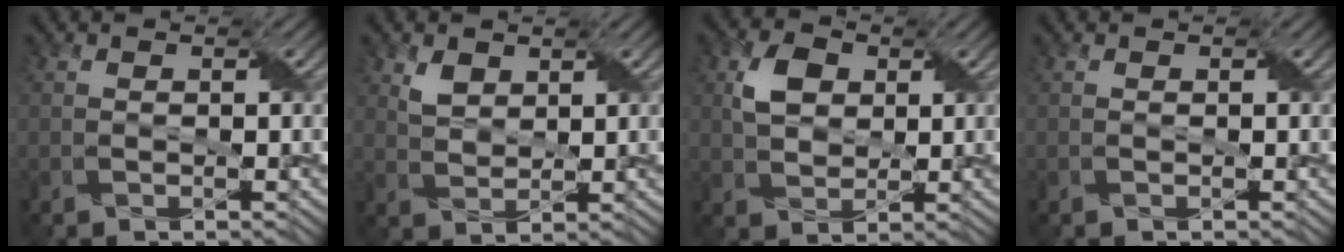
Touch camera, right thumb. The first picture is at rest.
{"total": 2.9, "force": [1.6, 1.8, 1.4], "torque": [-0.037, -0.003, 0.036]}
{"total": 5.0, "force": [1.4, 3.6, 3.1], "torque": [-0.071, 0.007, 0.026]}
{"total": 0.0}